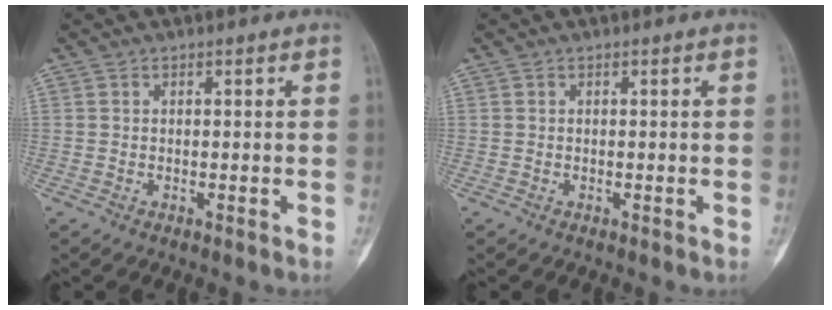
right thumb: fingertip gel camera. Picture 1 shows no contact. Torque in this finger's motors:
{"motor_torque": [-0.02, -0.02, 0.09, 0.09, 0.00]}